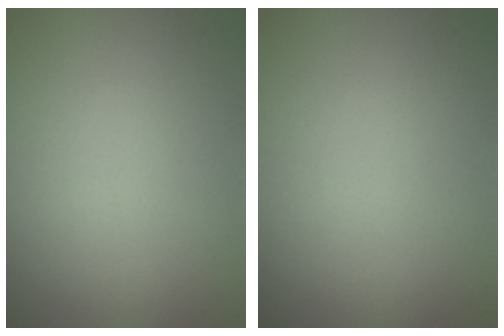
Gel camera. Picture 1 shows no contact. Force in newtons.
{"total": 0.0}